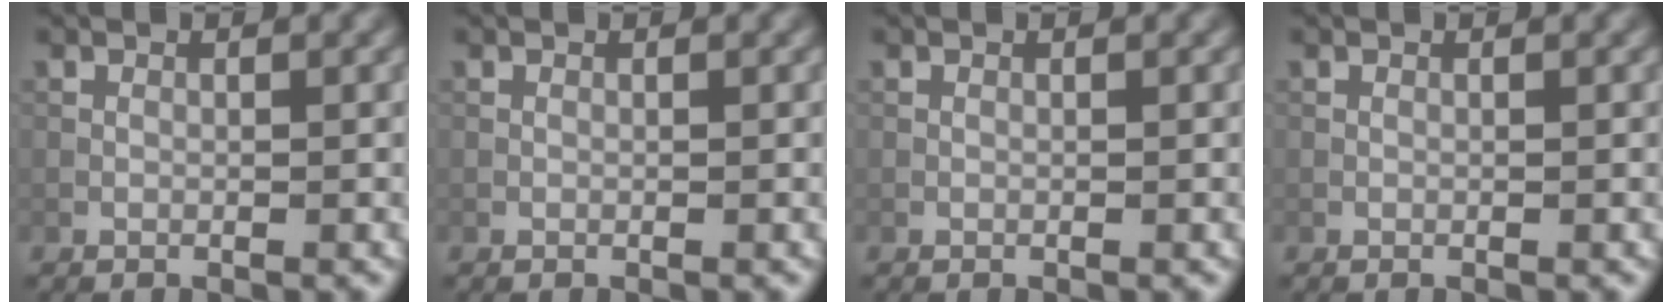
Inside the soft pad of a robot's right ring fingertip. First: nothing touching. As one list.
[{"total": 0.0}, {"total": 0.0}, {"total": 0.0}]